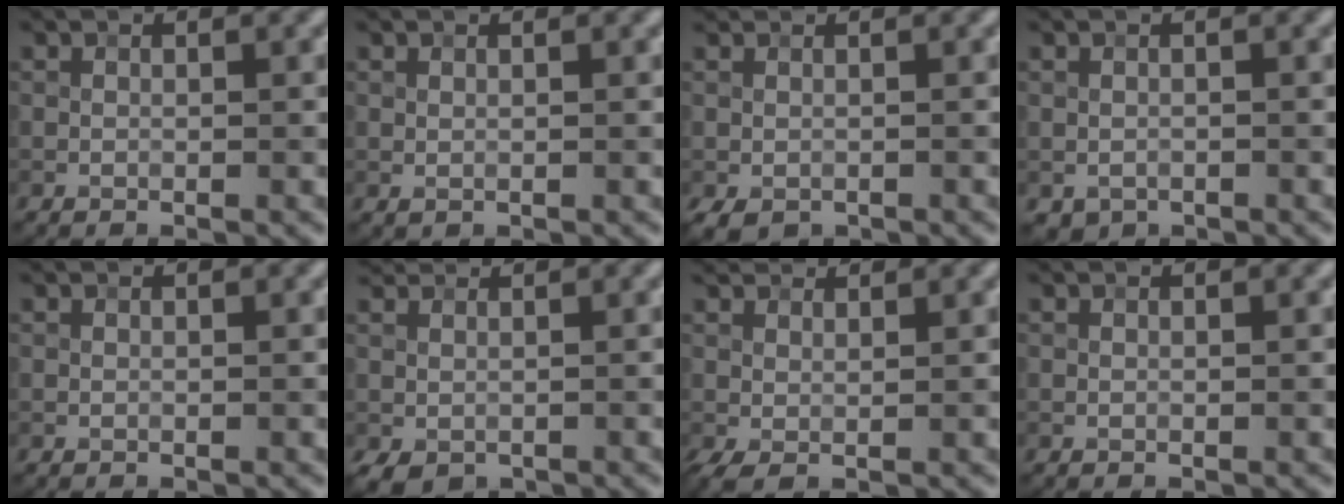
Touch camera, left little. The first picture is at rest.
{"total": 0.0}
{"total": 1.7, "force": [-0.4, 1.5, 0.7], "torque": [-0.014, -0.002, -0.010]}
{"total": 0.7, "force": [-0.3, 0.6, 0.1], "torque": [0.001, -0.004, -0.005]}
{"total": 0.0}
{"total": 2.4, "force": [0.3, 2.0, 1.3], "torque": [-0.023, 0.001, 0.006]}
{"total": 3.0, "force": [1.7, 1.5, 2.0], "torque": [-0.053, 0.010, 0.026]}
{"total": 0.0}